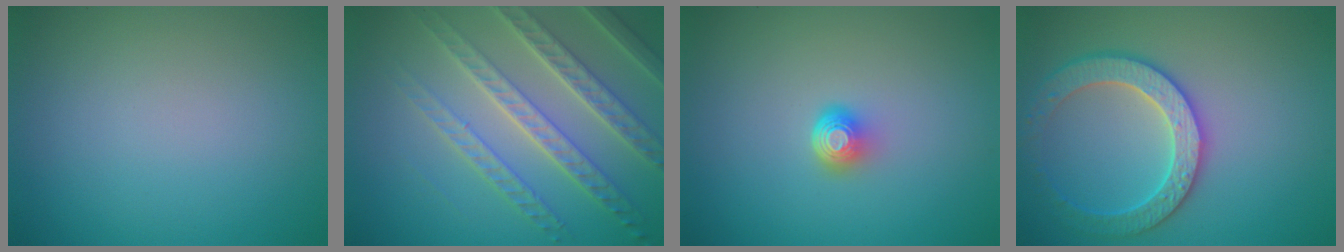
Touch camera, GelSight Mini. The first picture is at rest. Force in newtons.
{"total": 6.1, "press": 5.0, "slide": 3.5}
{"total": 2.1, "press": 1.4, "slide": 1.6}
{"total": 3.9, "press": 3.9, "slide": 0.6}